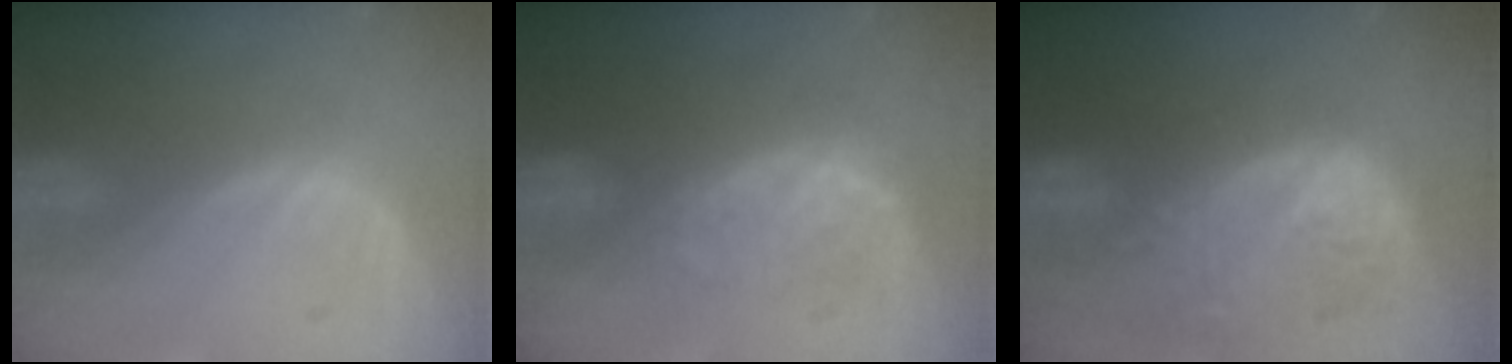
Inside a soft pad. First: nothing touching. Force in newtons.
{"total": 8.0, "press": 7.4, "slide": 3.1}
{"total": 12.3, "press": 10.8, "slide": 5.9}